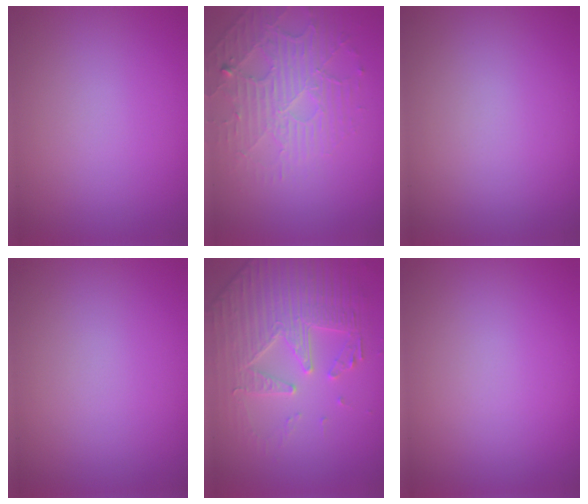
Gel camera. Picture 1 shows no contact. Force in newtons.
{"total": 4.5, "press": 3.3, "slide": 3.1}
{"total": 0.0}
{"total": 0.0}
{"total": 5.1, "press": 4.8, "slide": 1.8}
{"total": 0.0}